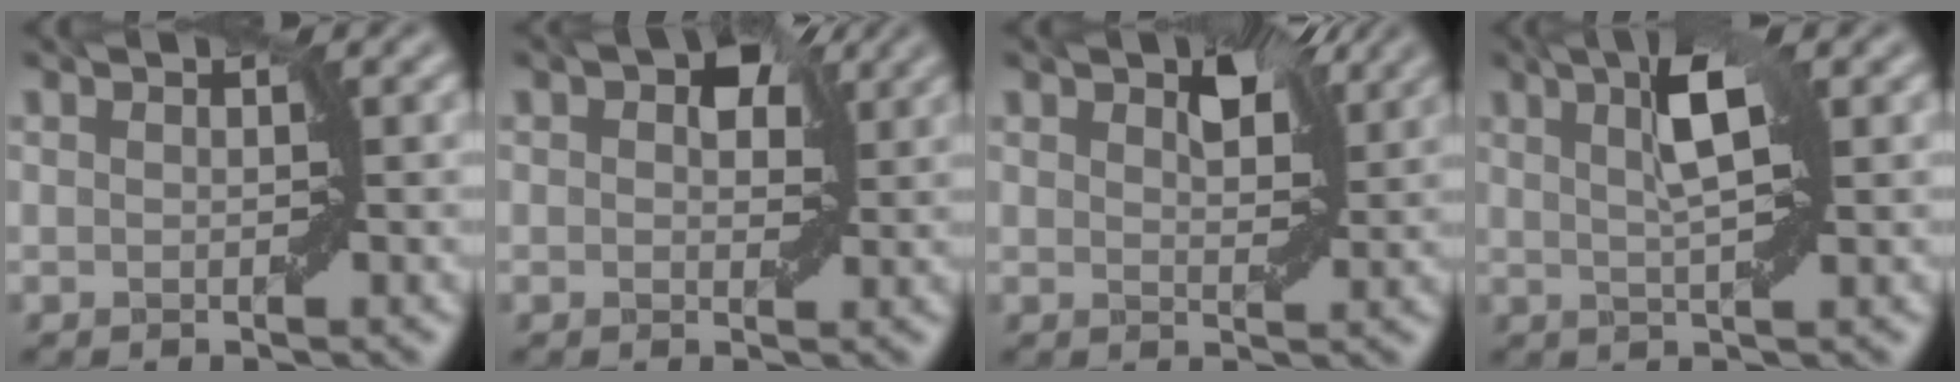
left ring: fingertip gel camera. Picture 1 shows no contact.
{"total": 3.3, "force": [1.3, 2.1, 2.3], "torque": [-0.030, 0.005, 0.015]}
{"total": 3.6, "force": [2.2, 1.5, 2.5], "torque": [-0.041, 0.003, 0.034]}
{"total": 3.9, "force": [1.5, 0.8, 3.6], "torque": [-0.065, 0.006, 0.026]}